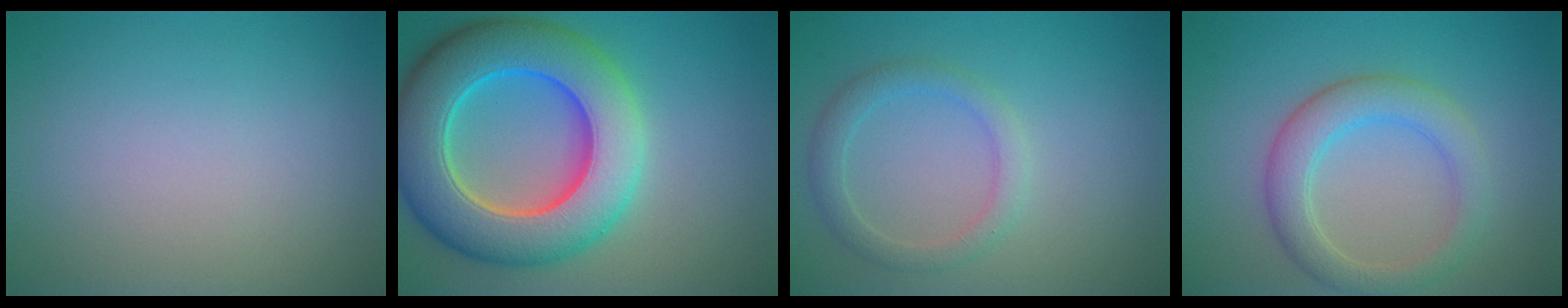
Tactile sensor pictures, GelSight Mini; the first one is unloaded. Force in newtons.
{"total": 12.0, "press": 12.0, "slide": 0.4}
{"total": 2.4, "press": 2.4, "slide": 0.1}
{"total": 4.1, "press": 4.1, "slide": 0.4}